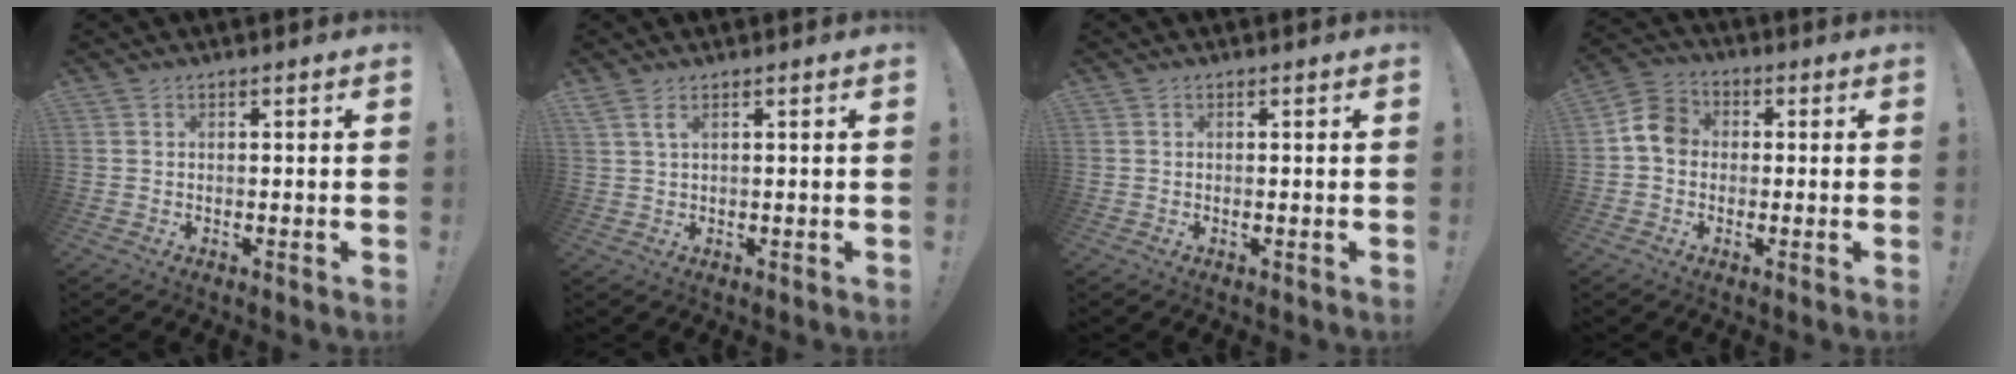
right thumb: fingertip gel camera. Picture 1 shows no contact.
{"total": 2.6, "force": [1.2, 0.6, 2.2], "torque": [-0.041, -0.002, 0.021]}
{"total": 0.7, "force": [-0.1, 0.6, -0.1], "torque": [-0.005, 0.004, -0.001]}
{"total": 8.2, "force": [0.2, 6.7, 4.6], "torque": [-0.073, 0.020, 0.008]}